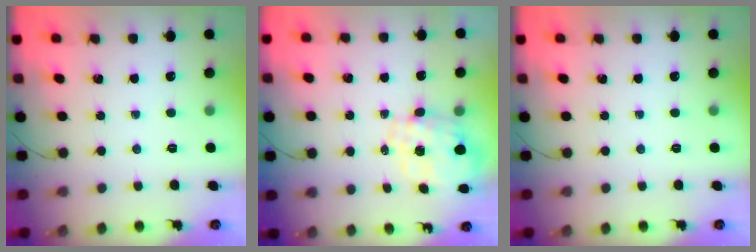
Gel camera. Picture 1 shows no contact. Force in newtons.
{"total": 2.1, "press": 1.7, "slide": 1.1}
{"total": 0.0}